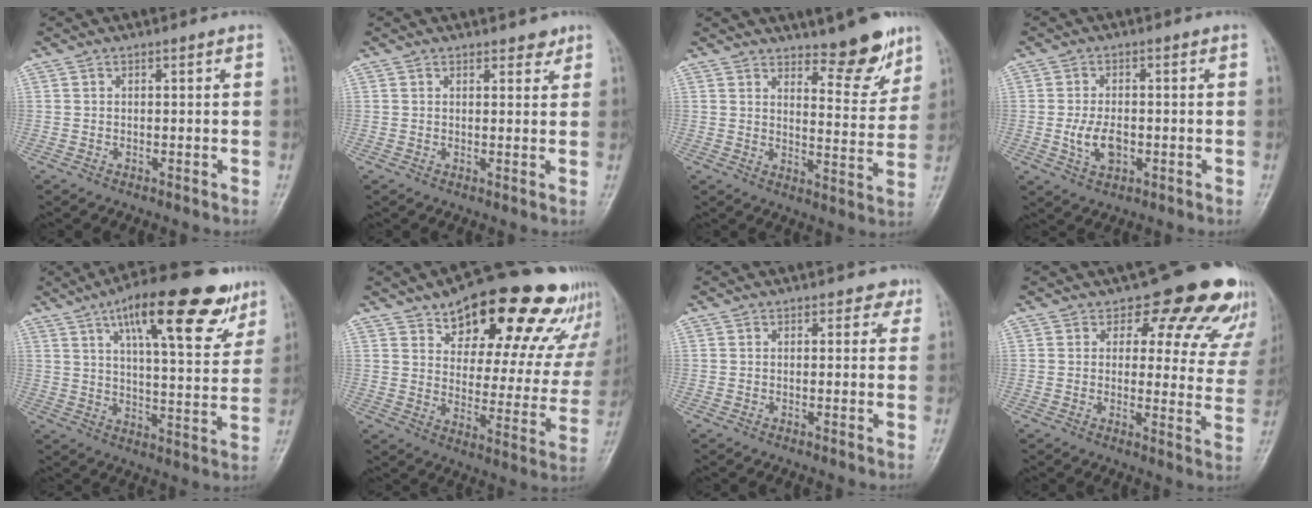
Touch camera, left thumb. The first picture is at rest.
{"total": 2.1, "force": [1.6, 1.1, 0.8], "torque": [0.006, -0.009, 0.017]}
{"total": 9.5, "force": [7.2, 3.0, 5.5], "torque": [-0.047, -0.059, 0.112]}
{"total": 5.4, "force": [-1.1, 3.2, 4.2], "torque": [-0.077, 0.001, -0.019]}
{"total": 20.5, "force": [11.7, 6.5, 15.6], "torque": [-0.200, -0.030, 0.175]}
{"total": 26.5, "force": [18.4, 10.8, 15.7], "torque": [-0.177, -0.070, 0.247]}
{"total": 2.1, "force": [1.2, 1.5, 0.8], "torque": [0.016, -0.002, 0.007]}
{"total": 16.8, "force": [13.0, 7.9, 7.0], "torque": [-0.018, -0.073, 0.125]}